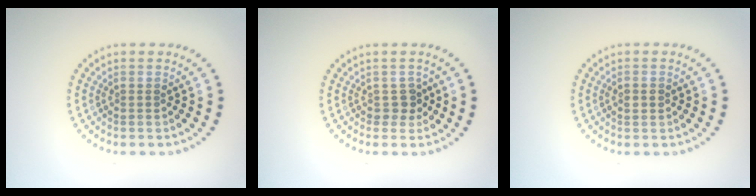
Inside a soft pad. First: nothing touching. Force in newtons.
{"total": 1.4, "press": 1.3, "slide": 0.7}
{"total": 1.5, "press": 1.5, "slide": 0.1}